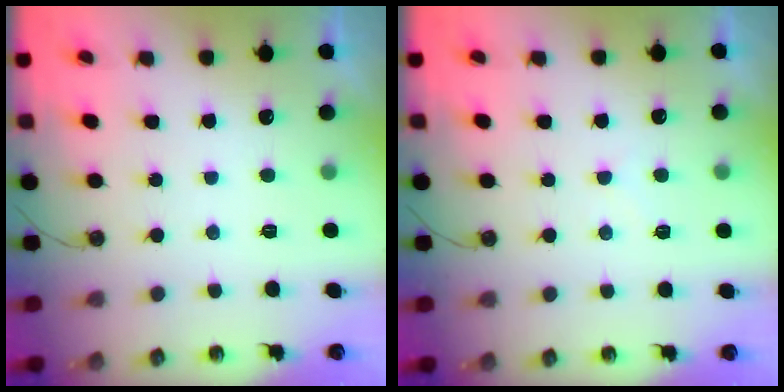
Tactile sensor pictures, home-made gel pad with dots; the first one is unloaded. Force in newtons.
{"total": 4.7, "press": 4.6, "slide": 0.6}